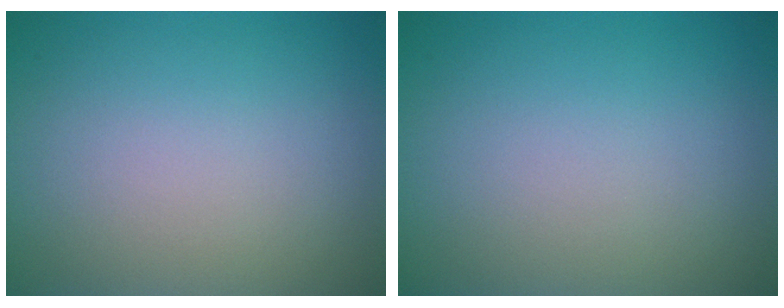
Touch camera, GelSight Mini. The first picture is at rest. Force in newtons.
{"total": 0.0}